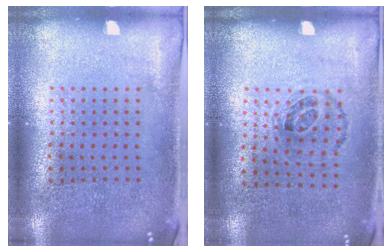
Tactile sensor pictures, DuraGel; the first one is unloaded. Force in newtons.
{"total": 1.0, "press": 0.7, "slide": 0.7}